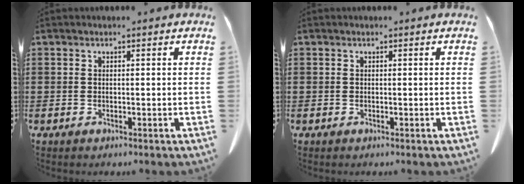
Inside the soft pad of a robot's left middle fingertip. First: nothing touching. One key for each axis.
{"total": 0.0}